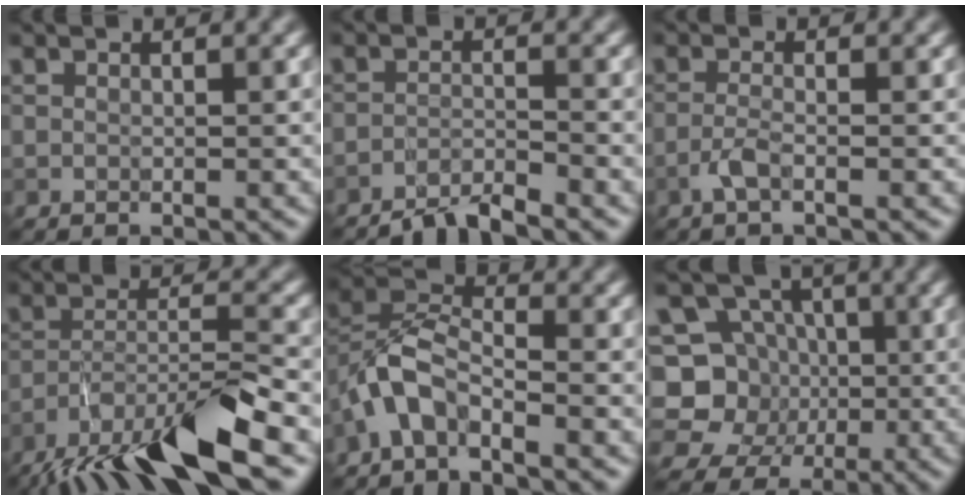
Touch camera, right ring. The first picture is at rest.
{"total": 3.4, "force": [-2.9, 0.5, 1.7], "torque": [-0.022, 0.003, -0.061]}
{"total": 1.7, "force": [-0.9, 0.4, 1.4], "torque": [-0.031, 0.003, -0.023]}
{"total": 10.7, "force": [-7.9, 2.3, 6.9], "torque": [-0.129, -0.002, -0.148]}
{"total": 4.4, "force": [-2.8, 1.8, 2.9], "torque": [-0.052, 0.011, -0.063]}
{"total": 7.2, "force": [-0.5, 6.7, 2.5], "torque": [-0.035, 0.005, -0.043]}